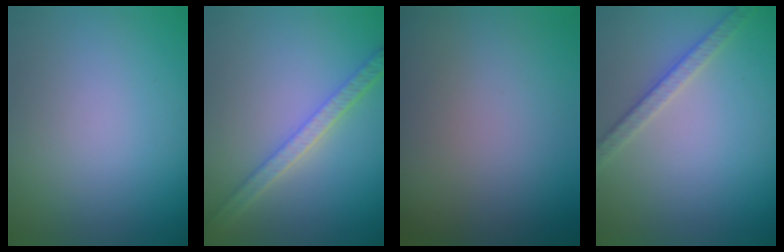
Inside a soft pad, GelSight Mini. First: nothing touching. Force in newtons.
{"total": 4.1, "press": 3.3, "slide": 2.4}
{"total": 0.0}
{"total": 2.7, "press": 2.6, "slide": 0.6}